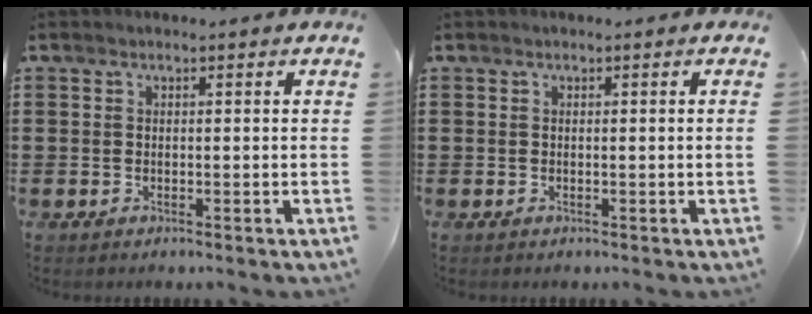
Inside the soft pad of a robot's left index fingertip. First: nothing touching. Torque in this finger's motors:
{"motor_torque": [0.00, 0.20, 0.10, -0.01]}